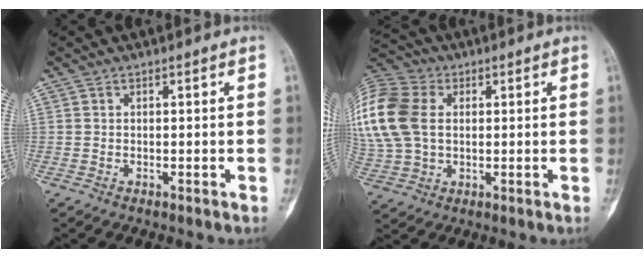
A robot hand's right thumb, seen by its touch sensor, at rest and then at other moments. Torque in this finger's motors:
{"motor_torque": [-0.53, 1.42, 1.92, 0.49, 0.58]}